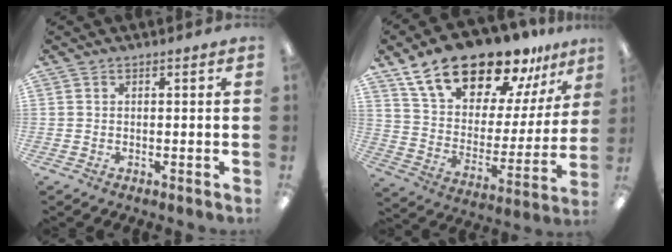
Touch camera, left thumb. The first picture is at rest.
{"total": 22.0, "force": [17.4, 9.2, 9.9], "torque": [-0.174, -0.118, 0.308]}